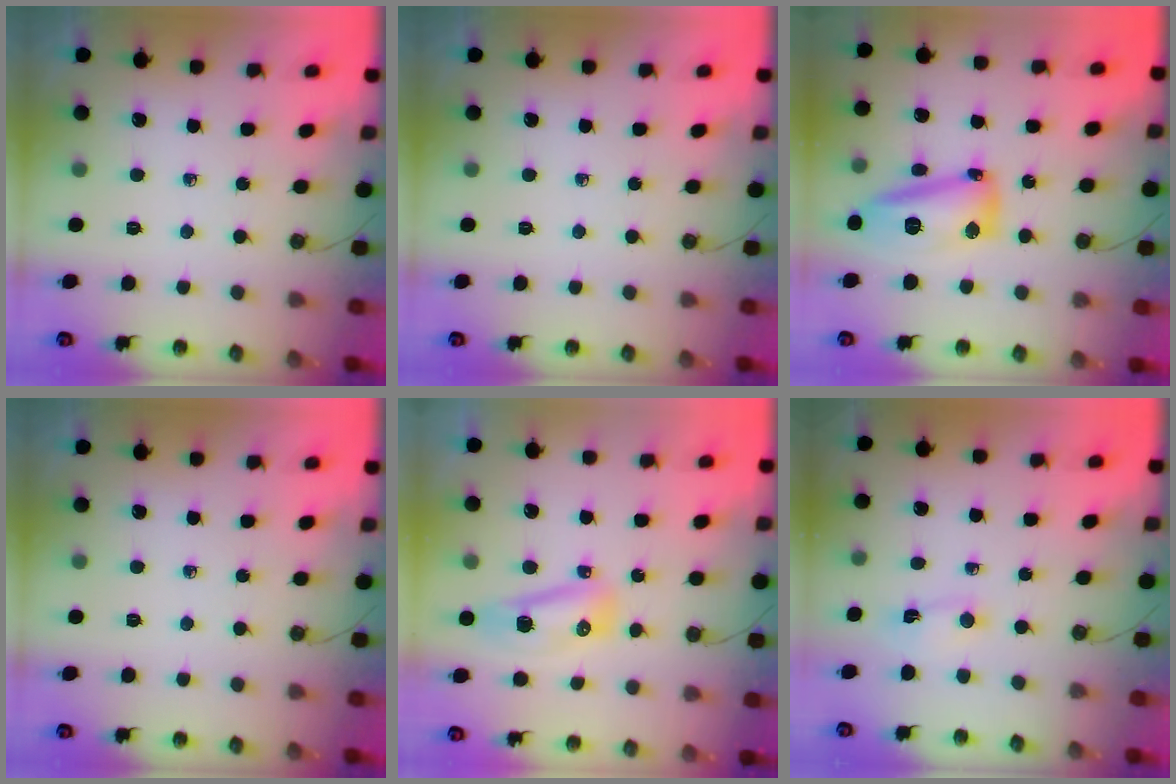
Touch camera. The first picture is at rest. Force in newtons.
{"total": 0.0}
{"total": 14.6, "press": 14.5, "slide": 2.0}
{"total": 0.0}
{"total": 8.4, "press": 8.3, "slide": 1.5}
{"total": 1.1, "press": 1.0, "slide": 0.6}